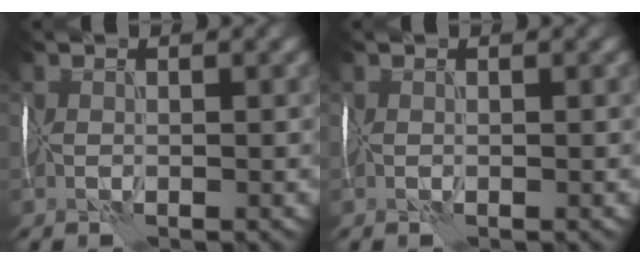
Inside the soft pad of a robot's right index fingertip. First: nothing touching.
{"total": 0.0}